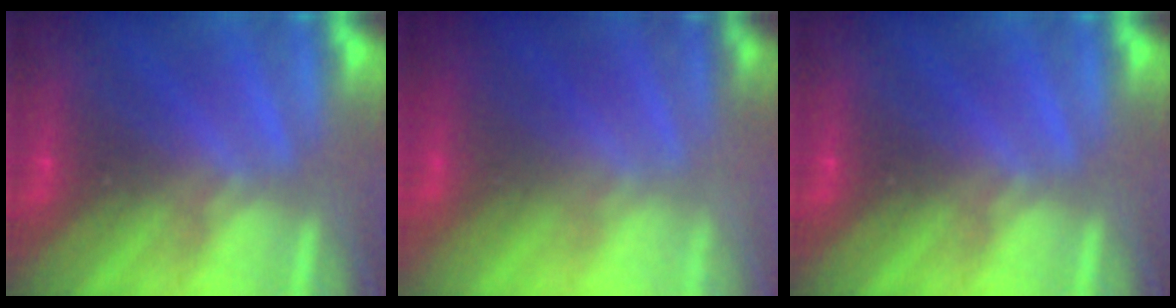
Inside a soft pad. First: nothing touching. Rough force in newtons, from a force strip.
{"total": 2.9}
{"total": 0.0}